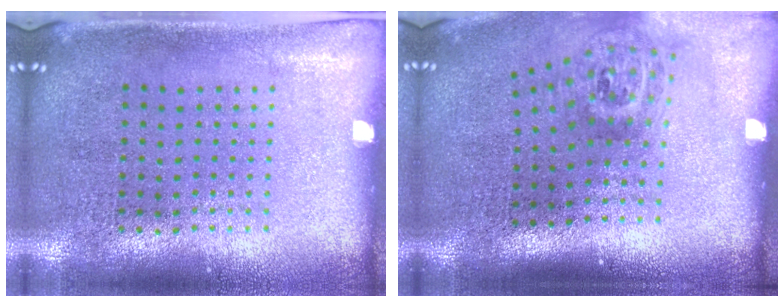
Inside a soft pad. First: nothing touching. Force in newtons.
{"total": 1.8, "press": 1.2, "slide": 1.3}